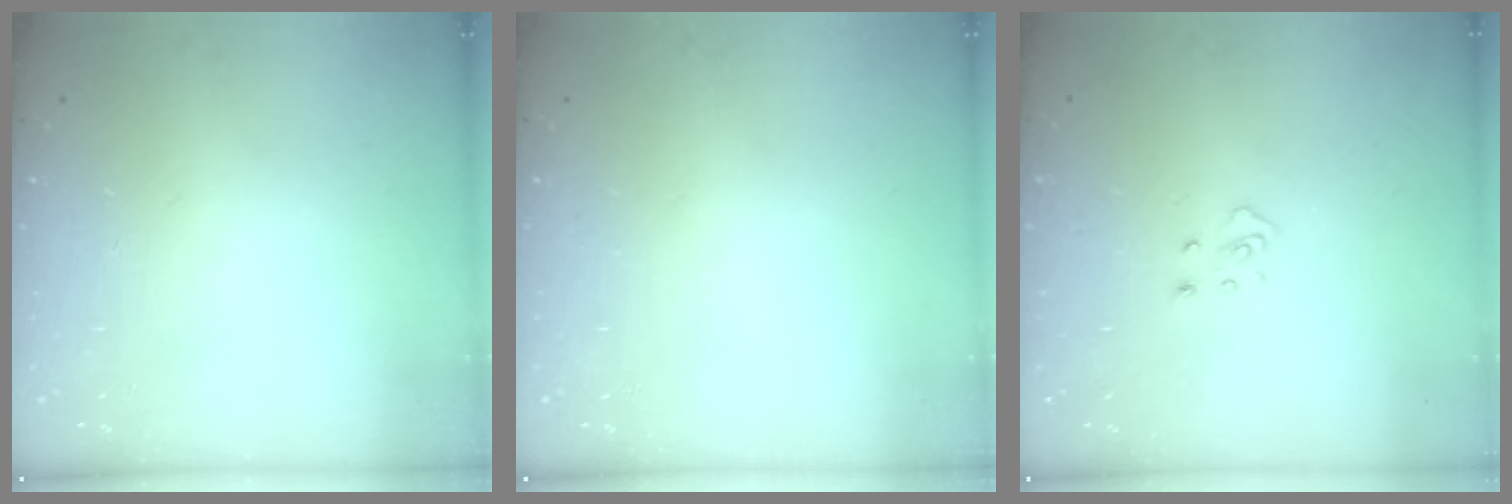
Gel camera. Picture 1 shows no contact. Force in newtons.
{"total": 0.0}
{"total": 3.3, "press": 3.3, "slide": 0.3}